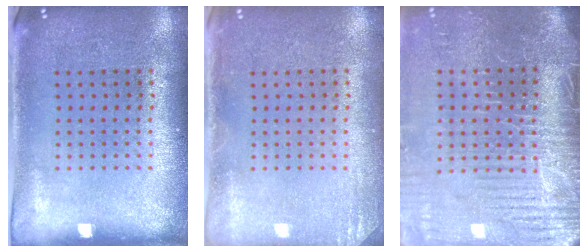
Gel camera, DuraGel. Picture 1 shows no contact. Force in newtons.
{"total": 1.5, "press": 1.4, "slide": 0.2}
{"total": 4.6, "press": 4.1, "slide": 2.2}